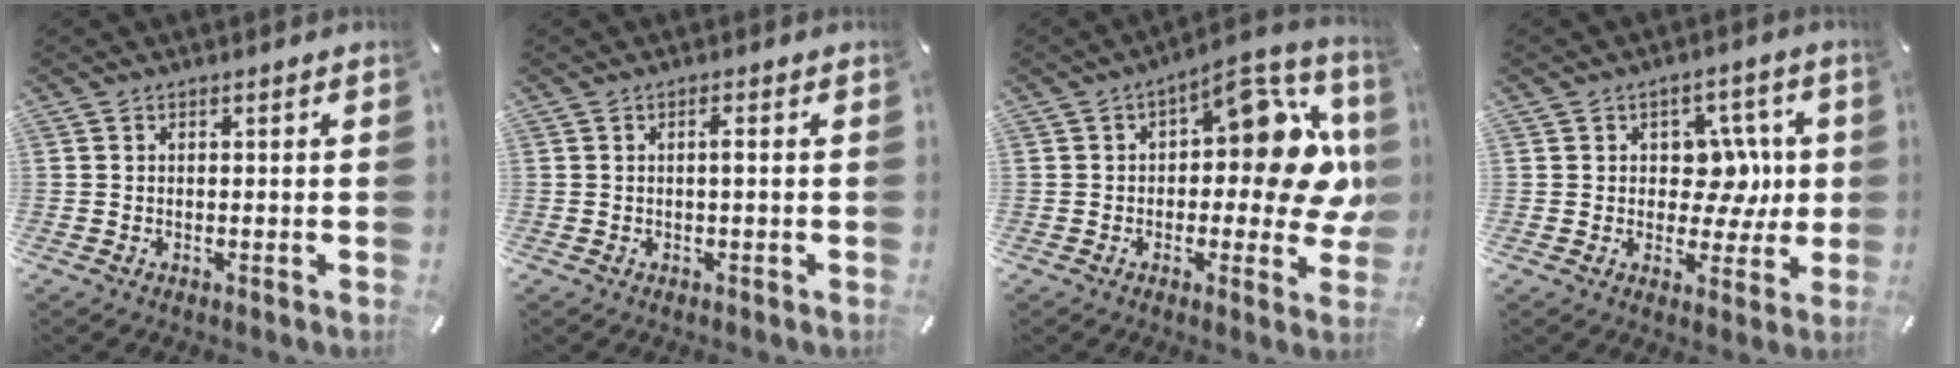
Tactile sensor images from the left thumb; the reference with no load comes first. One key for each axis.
{"total": 1.7, "fx": -0.1, "fy": 0.2, "fz": 1.6, "tx": -0.033, "ty": 0.001, "tz": -0.002}
{"total": 16.0, "fx": 3.2, "fy": 7.8, "fz": 13.6, "tx": -0.162, "ty": -0.026, "tz": 0.051}
{"total": 10.0, "fx": 1.0, "fy": 7.9, "fz": 6.1, "tx": -0.066, "ty": -0.004, "tz": 0.016}